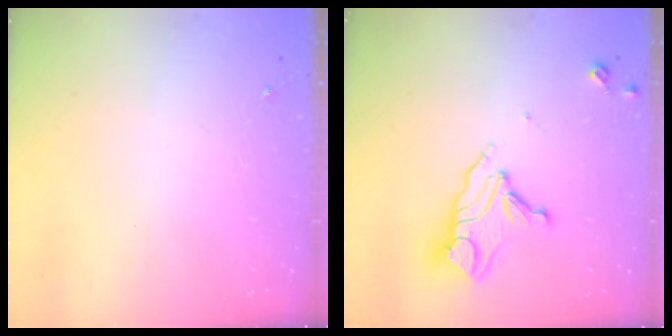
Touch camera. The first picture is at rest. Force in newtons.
{"total": 12.2, "press": 12.1, "slide": 1.2}